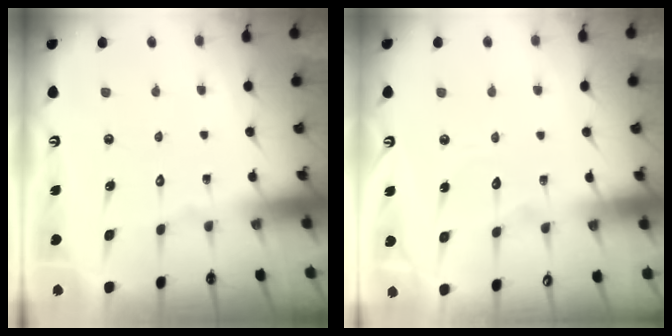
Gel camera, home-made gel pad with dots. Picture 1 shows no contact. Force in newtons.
{"total": 5.0, "press": 5.0, "slide": 0.4}